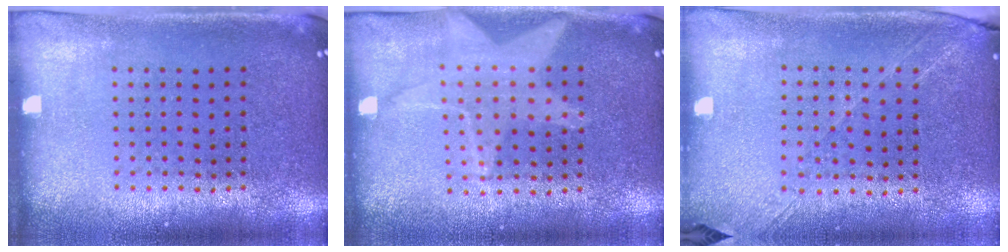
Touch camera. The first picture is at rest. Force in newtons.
{"total": 1.1, "press": 1.1, "slide": 0.2}
{"total": 1.3, "press": 1.2, "slide": 0.5}